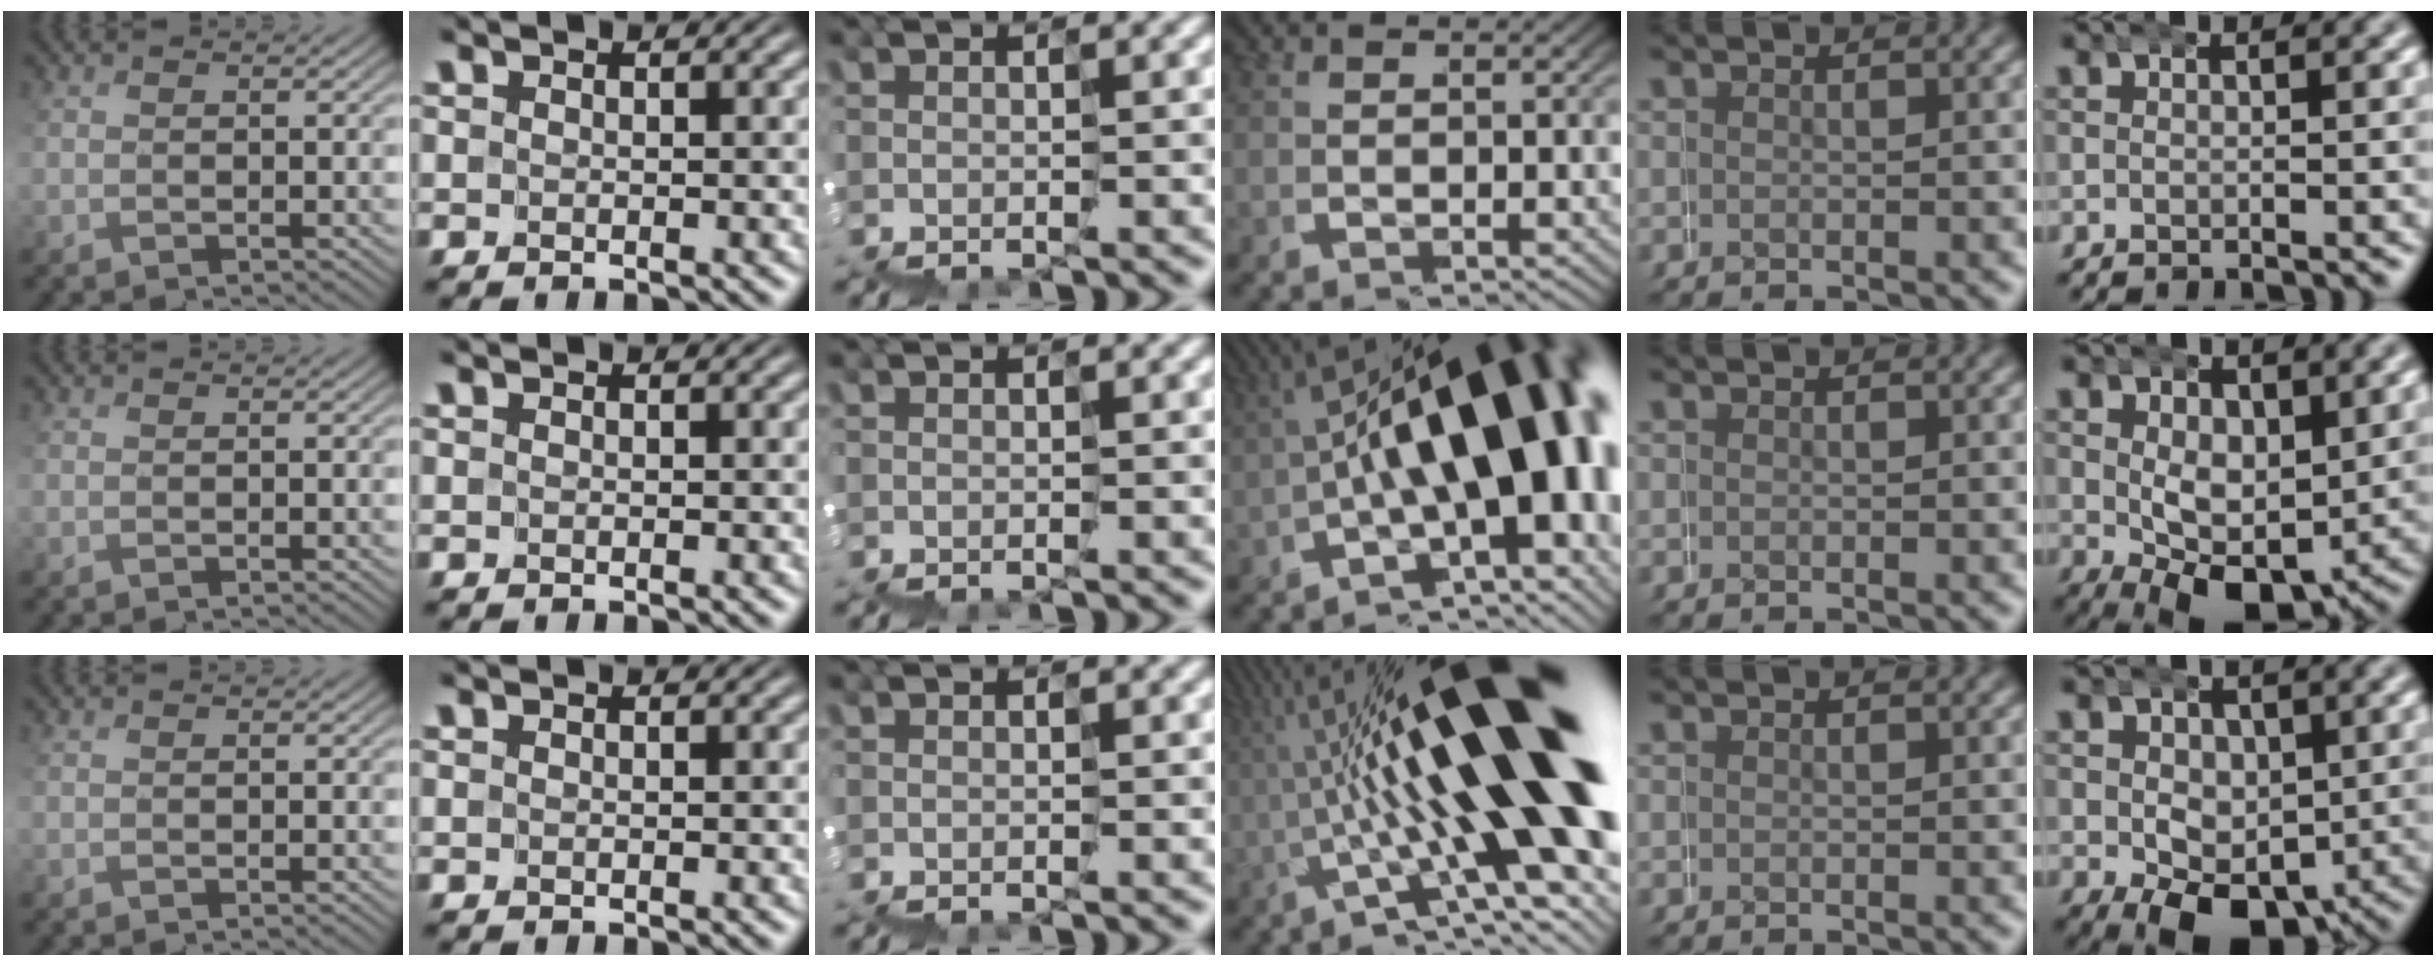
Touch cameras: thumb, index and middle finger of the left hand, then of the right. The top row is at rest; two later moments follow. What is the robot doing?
{"motion": "wrap", "object": "duck tape"}